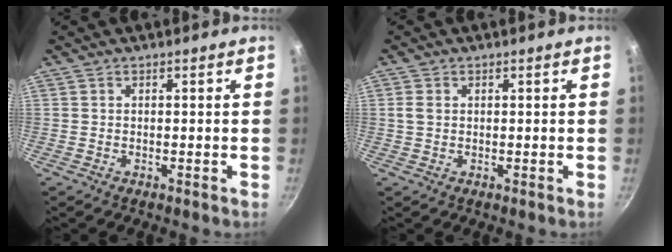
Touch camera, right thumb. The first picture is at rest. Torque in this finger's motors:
{"motor_torque": [-1.58, 1.68, 0.26, 0.01, 0.24]}